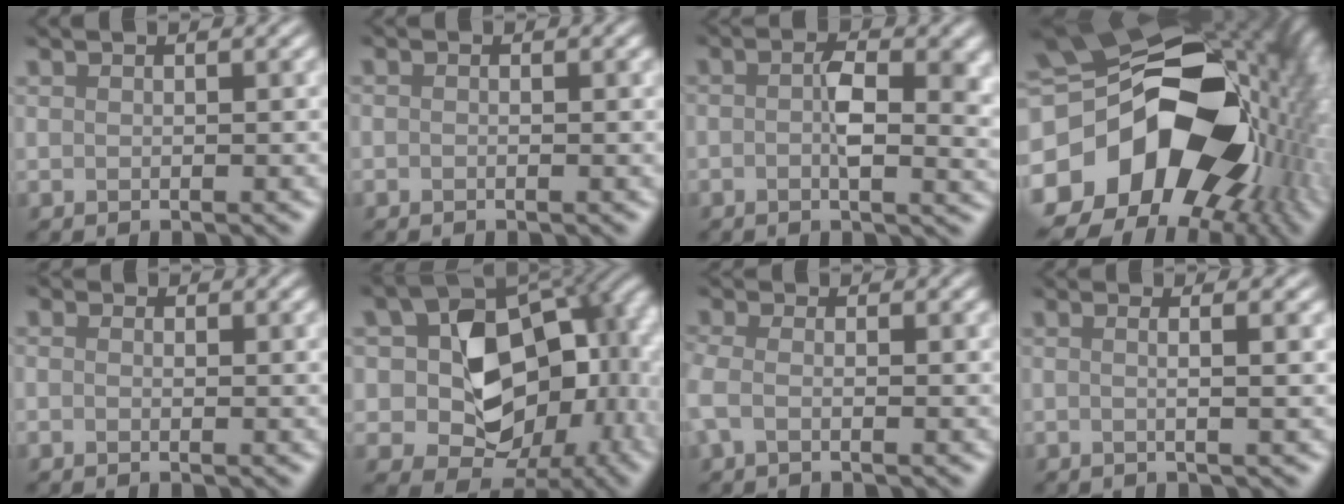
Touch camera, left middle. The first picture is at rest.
{"total": 0.6, "force": [-0.3, 0.2, 0.5], "torque": [-0.001, 0.007, -0.006]}
{"total": 2.4, "force": [-0.3, -0.2, 2.4], "torque": [-0.071, 0.000, 0.016]}
{"total": 18.5, "force": [-2.2, 13.4, 12.5], "torque": [-0.263, -0.042, 0.019]}
{"total": 0.6, "force": [-0.6, 0.1, -0.1], "torque": [0.008, 0.006, -0.007]}
{"total": 12.4, "force": [-1.0, 9.2, 8.2], "torque": [-0.122, -0.006, 0.016]}
{"total": 1.7, "force": [-1.6, -0.7, -0.1], "torque": [-0.033, -0.012, -0.013]}
{"total": 1.6, "force": [0.1, 0.4, 1.5], "torque": [-0.019, 0.008, -0.018]}